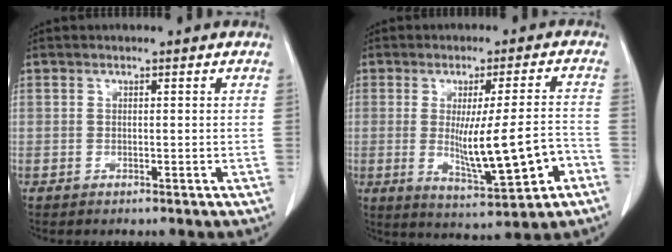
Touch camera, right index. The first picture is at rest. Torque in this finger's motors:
{"motor_torque": [1.20, 0.27, 0.64, 0.13]}